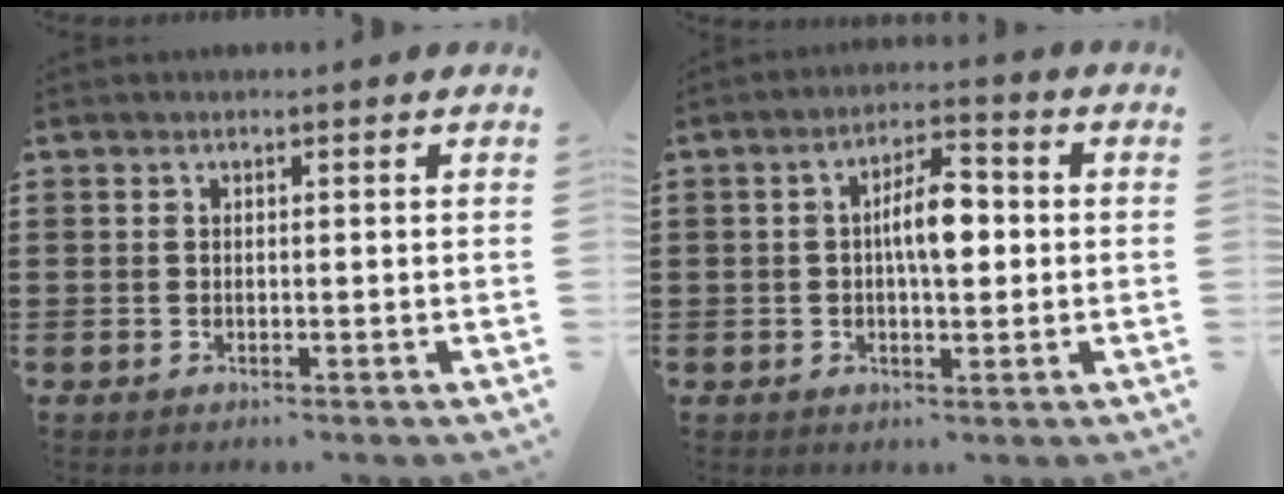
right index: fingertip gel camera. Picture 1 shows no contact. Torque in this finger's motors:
{"motor_torque": [1.20, -0.57, 0.29, 0.17]}